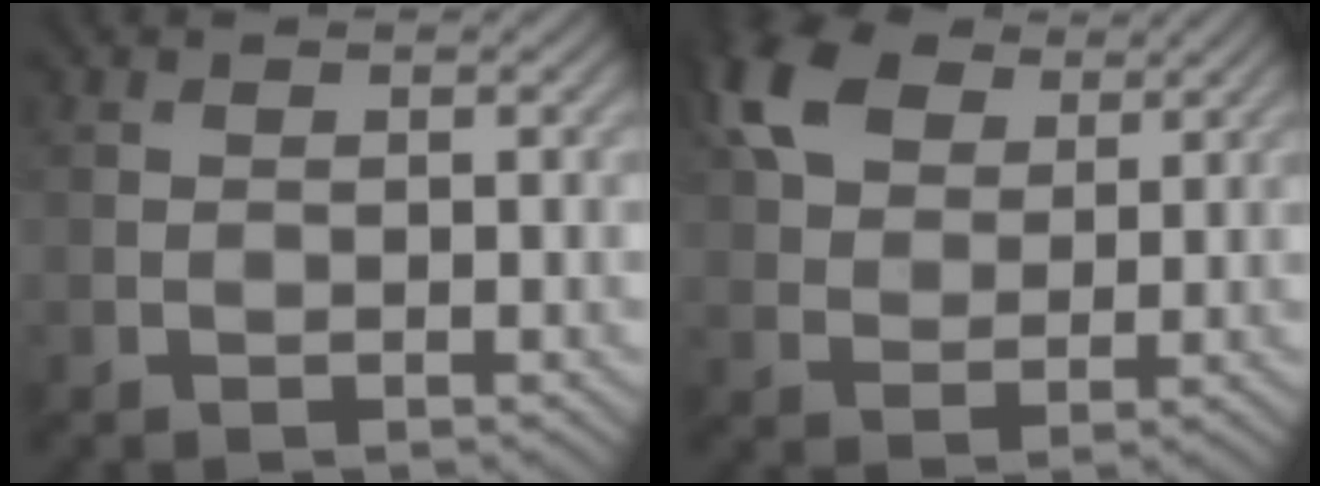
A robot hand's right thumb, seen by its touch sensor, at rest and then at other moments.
{"total": 9.4, "force": [5.2, 6.1, 4.9], "torque": [-0.123, 0.017, 0.102]}